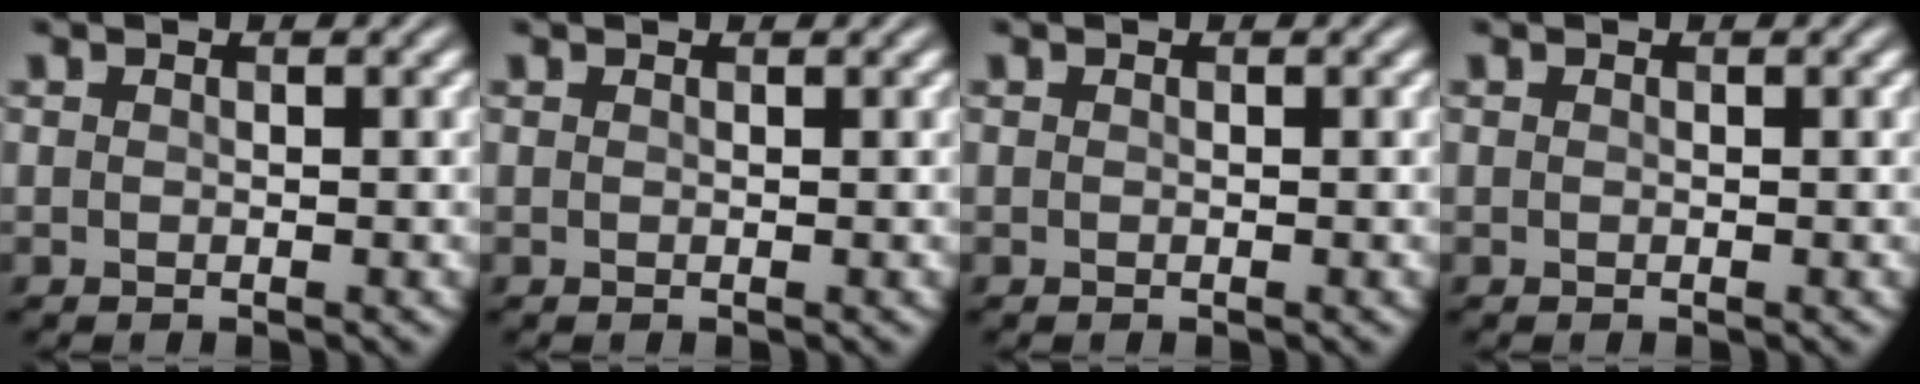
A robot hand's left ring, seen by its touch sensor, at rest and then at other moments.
{"total": 0.7, "force": [0.7, 0.1, 0.2], "torque": [-0.005, -0.001, 0.005]}
{"total": 0.0}
{"total": 0.0}